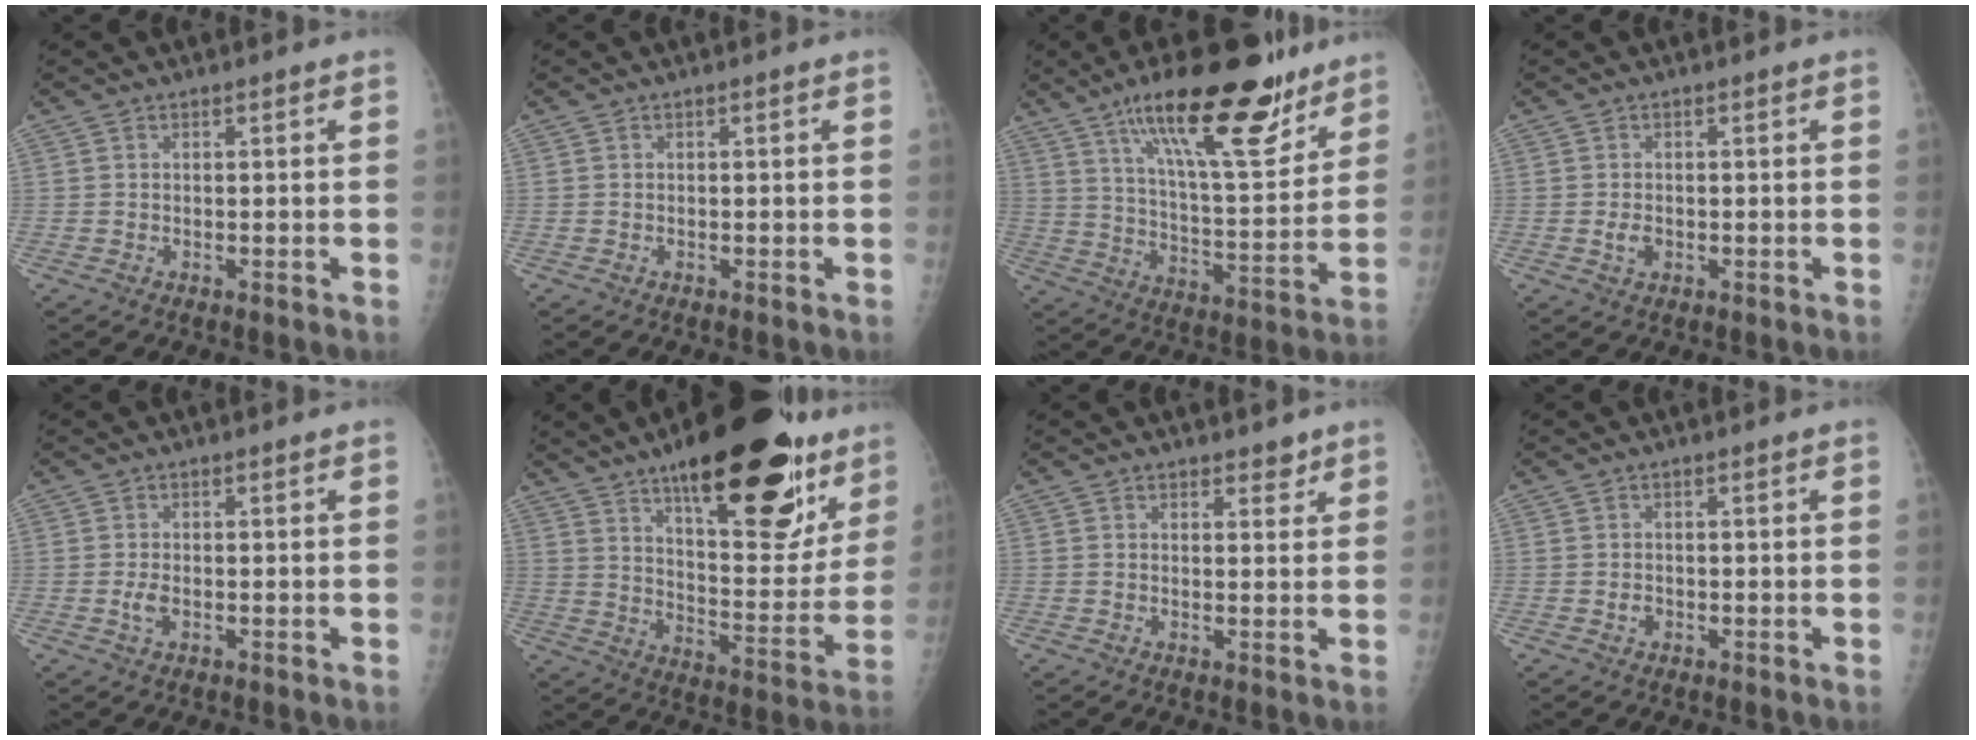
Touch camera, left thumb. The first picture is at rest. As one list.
[{"total": 0.0}, {"total": 22.9, "force": [14.9, 6.7, 16.0], "torque": [-0.224, -0.063, 0.241]}, {"total": 1.9, "force": [-0.3, 1.3, 1.3], "torque": [-0.021, 0.000, -0.004]}, {"total": 1.9, "force": [-0.3, 1.1, 1.6], "torque": [-0.033, -0.003, -0.006]}, {"total": 29.0, "force": [17.4, 10.2, 20.8], "torque": [-0.258, -0.065, 0.258]}, {"total": 2.3, "force": [1.8, 1.2, 0.7], "torque": [0.009, -0.011, 0.021]}, {"total": 1.1, "force": [-0.2, 0.9, 0.6], "torque": [-0.006, 0.002, -0.002]}]